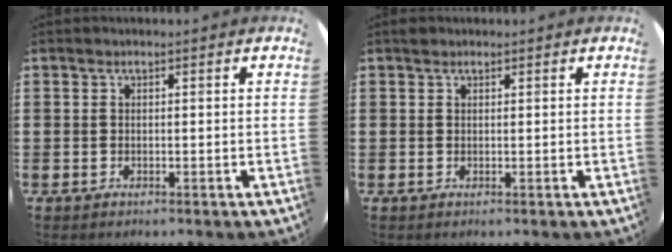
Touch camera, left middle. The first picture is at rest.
{"total": 0.5, "force": [0.5, 0.2, -0.1], "torque": [0.009, 0.001, 0.007]}